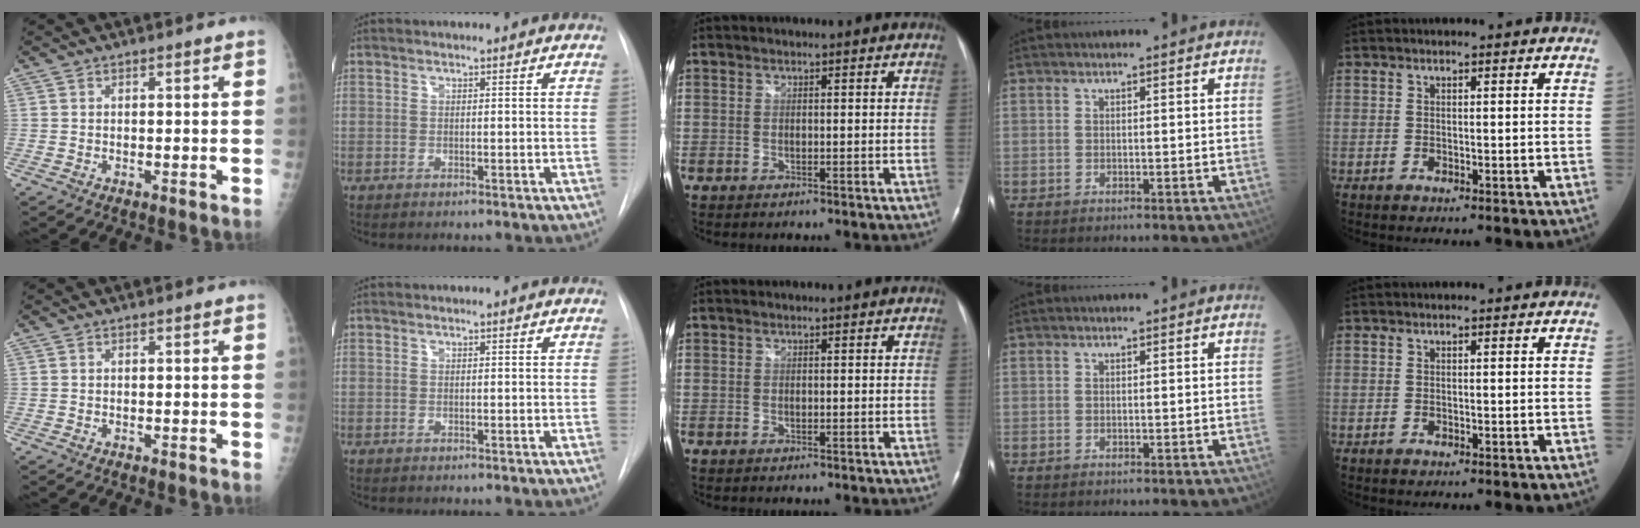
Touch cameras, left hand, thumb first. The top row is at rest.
{}